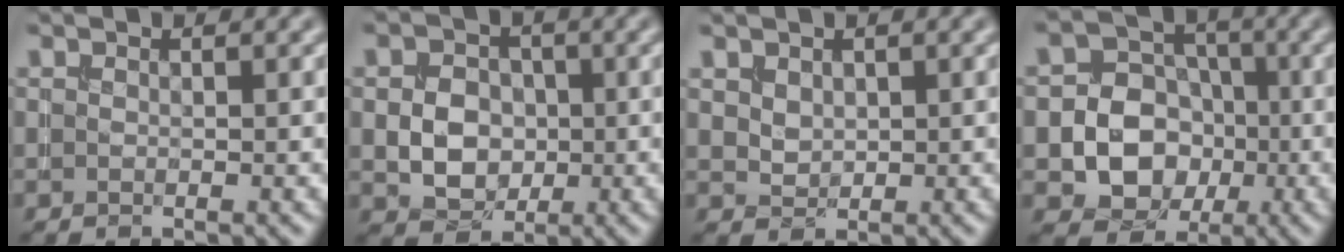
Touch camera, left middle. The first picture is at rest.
{"total": 4.1, "force": [-0.4, 3.3, 2.3], "torque": [-0.039, -0.001, -0.007]}
{"total": 1.3, "force": [0.7, 1.0, 0.6], "torque": [-0.011, -0.003, 0.018]}
{"total": 7.4, "force": [-1.6, 6.5, 3.3], "torque": [-0.033, 0.001, -0.051]}